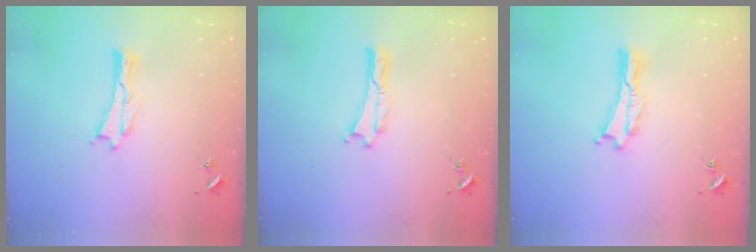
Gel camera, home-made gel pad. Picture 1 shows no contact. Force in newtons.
{"total": 0.0}
{"total": 0.0}